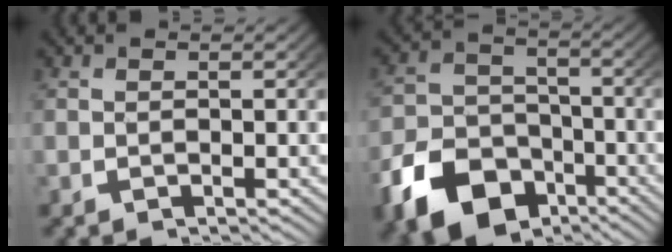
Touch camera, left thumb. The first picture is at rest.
{"total": 11.6, "force": [-6.8, 8.0, 5.1], "torque": [-0.084, -0.035, -0.105]}